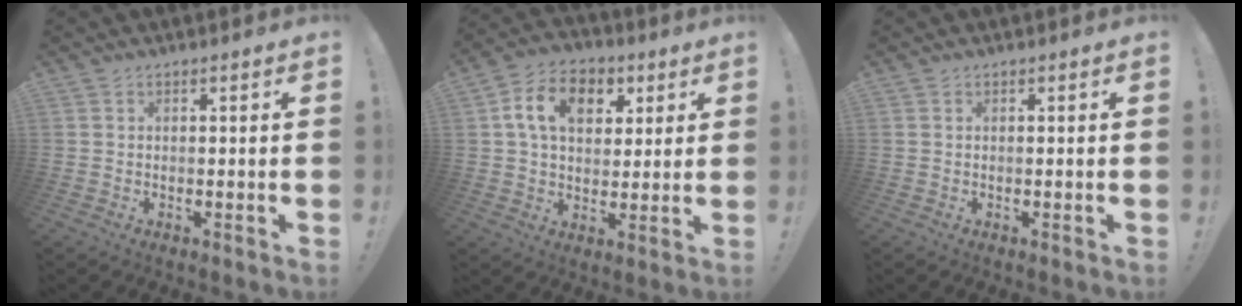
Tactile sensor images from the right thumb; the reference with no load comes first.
{"total": 13.6, "force": [4.5, 9.6, 8.5], "torque": [-0.132, 0.000, 0.087]}
{"total": 0.0}